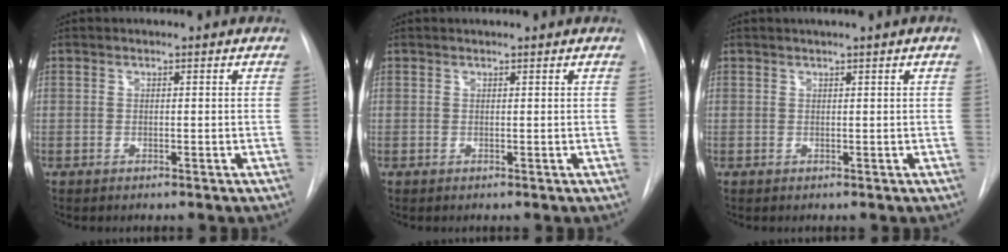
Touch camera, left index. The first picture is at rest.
{"total": 0.9, "force": [0.8, -0.2, 0.3], "torque": [-0.003, 0.010, 0.018]}
{"total": 1.4, "force": [0.9, -0.4, 1.0], "torque": [-0.017, 0.000, 0.019]}